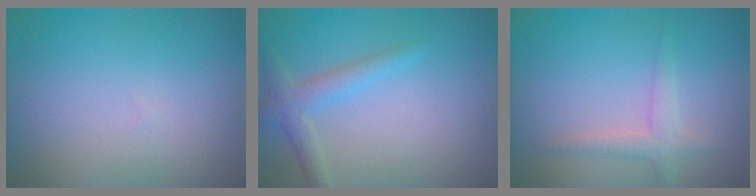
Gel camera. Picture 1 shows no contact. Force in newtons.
{"total": 2.3, "press": 2.3, "slide": 0.2}
{"total": 1.9, "press": 1.9, "slide": 0.1}